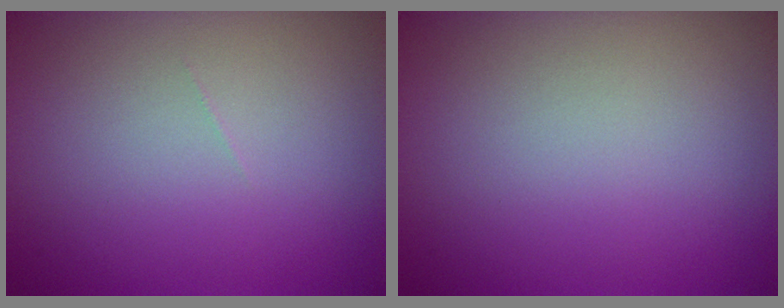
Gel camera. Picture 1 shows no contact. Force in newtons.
{"total": 0.0}